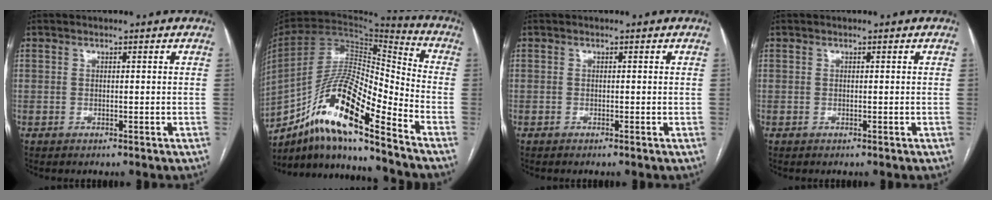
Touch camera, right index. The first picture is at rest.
{"total": 18.0, "force": [-11.7, 2.6, 13.4], "torque": [-0.259, 0.005, -0.209]}
{"total": 0.0}
{"total": 0.0}